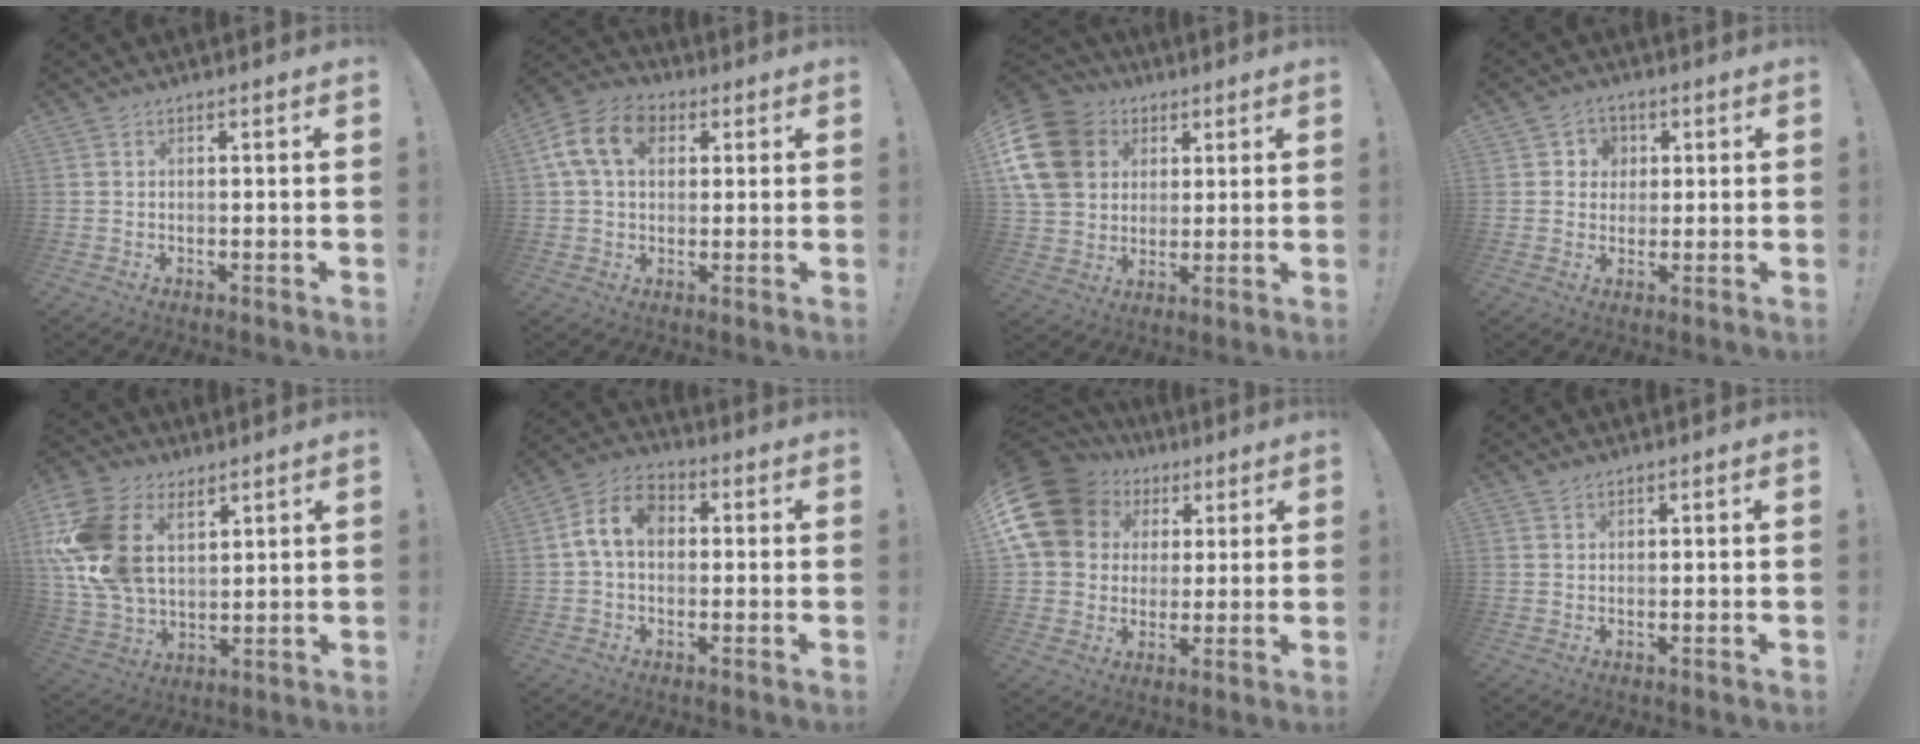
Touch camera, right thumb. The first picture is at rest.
{"total": 13.2, "force": [3.7, 9.4, 8.4], "torque": [-0.151, 0.010, 0.076]}
{"total": 17.4, "force": [5.2, 14.0, 8.9], "torque": [-0.143, -0.014, 0.103]}
{"total": 5.3, "force": [0.5, 5.2, 0.9], "torque": [-0.012, -0.001, 0.010]}
{"total": 20.4, "force": [7.4, 14.0, 12.9], "torque": [-0.279, -0.031, 0.141]}
{"total": 9.3, "force": [1.1, 6.5, 6.6], "torque": [-0.125, 0.013, 0.023]}
{"total": 17.2, "force": [6.9, 13.7, 7.6], "torque": [-0.137, -0.028, 0.146]}
{"total": 1.0, "force": [0.8, 0.5, 0.3], "torque": [-0.002, -0.002, 0.015]}